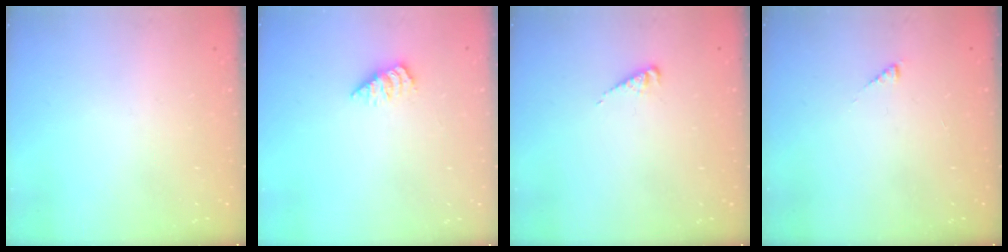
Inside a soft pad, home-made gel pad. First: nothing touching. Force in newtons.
{"total": 1.7, "press": 1.7, "slide": 0.2}
{"total": 2.9, "press": 2.9, "slide": 0.4}
{"total": 2.0, "press": 2.0, "slide": 0.3}